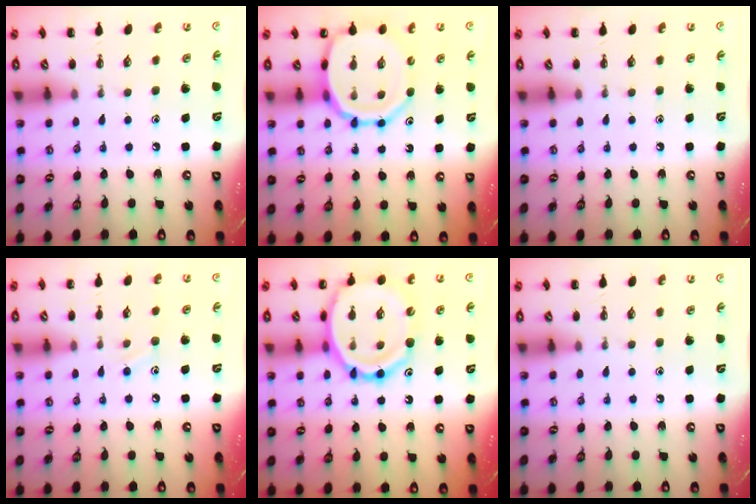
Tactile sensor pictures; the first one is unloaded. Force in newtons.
{"total": 13.8, "press": 13.4, "slide": 3.3}
{"total": 0.0}
{"total": 6.5, "press": 6.2, "slide": 1.9}
{"total": 20.0, "press": 19.7, "slide": 3.4}
{"total": 0.0}